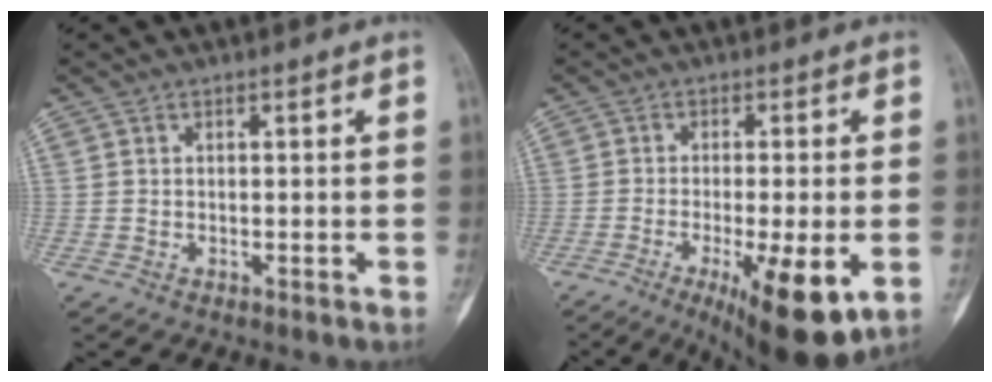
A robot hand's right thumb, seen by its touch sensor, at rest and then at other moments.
{"total": 14.1, "force": [-5.0, 3.7, 12.7], "torque": [-0.166, -0.012, -0.063]}